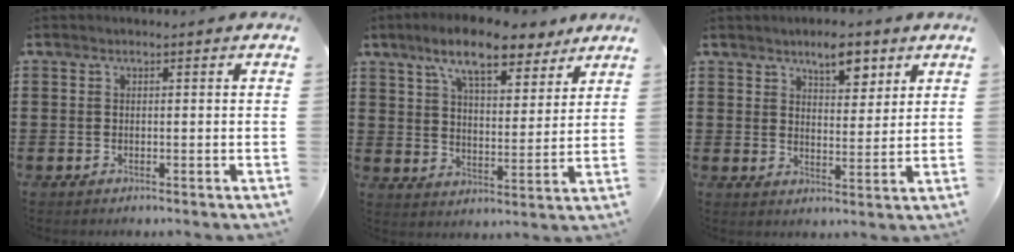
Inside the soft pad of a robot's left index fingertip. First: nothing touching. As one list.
[{"total": 10.6, "force": [8.2, 2.7, 6.1], "torque": [-0.125, -0.017, 0.147]}, {"total": 5.9, "force": [4.4, 2.4, 3.1], "torque": [-0.040, -0.011, 0.073]}]